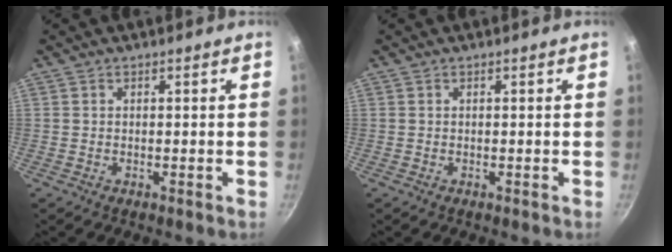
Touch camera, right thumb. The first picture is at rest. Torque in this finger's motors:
{"motor_torque": [-0.05, 0.04, -0.06, -0.09, 0.04]}